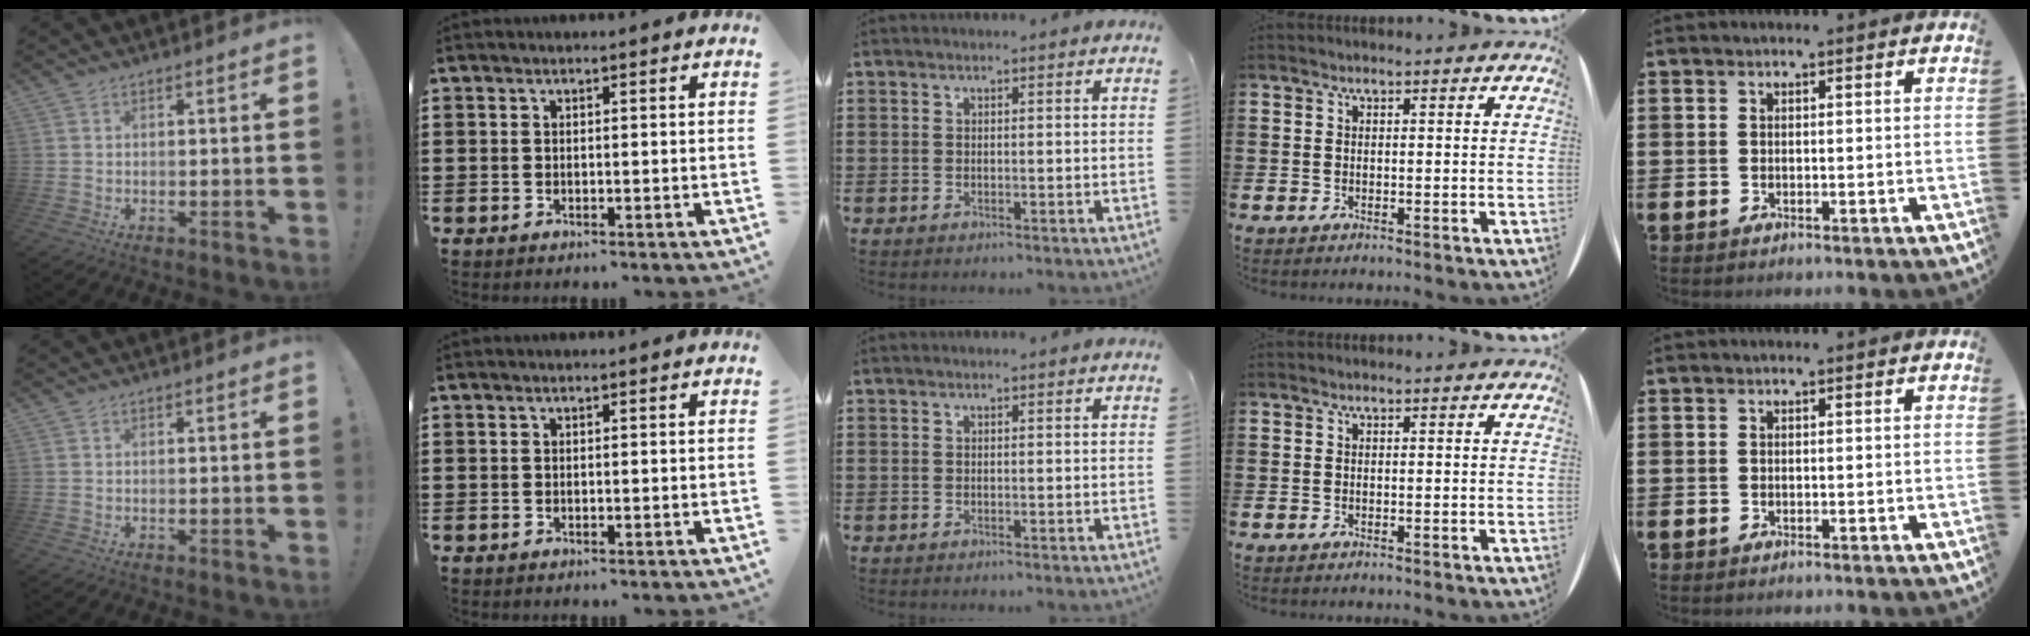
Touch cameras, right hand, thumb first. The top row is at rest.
{}